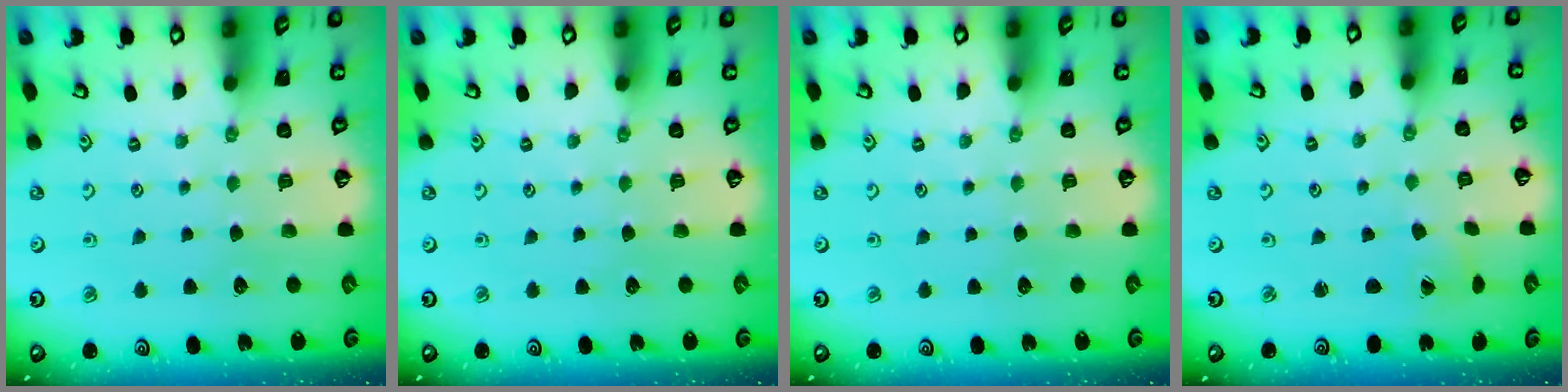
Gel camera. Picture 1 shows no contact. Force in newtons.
{"total": 0.0}
{"total": 0.0}
{"total": 0.5, "press": 0.5, "slide": 0.1}